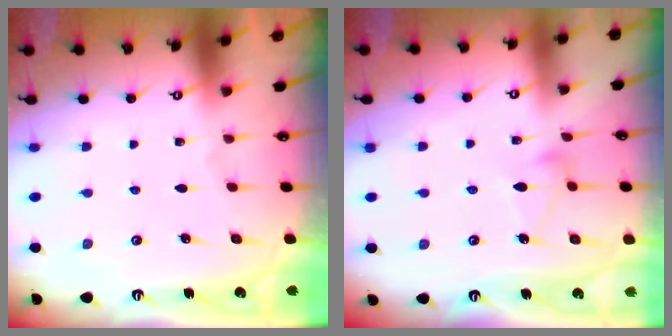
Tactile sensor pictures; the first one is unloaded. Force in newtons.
{"total": 6.7, "press": 6.7, "slide": 0.4}